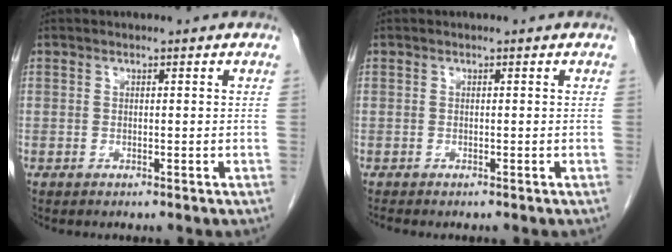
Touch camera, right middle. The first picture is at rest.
{"total": 0.8, "force": [-0.8, 0.1, 0.3], "torque": [-0.007, -0.002, -0.012]}